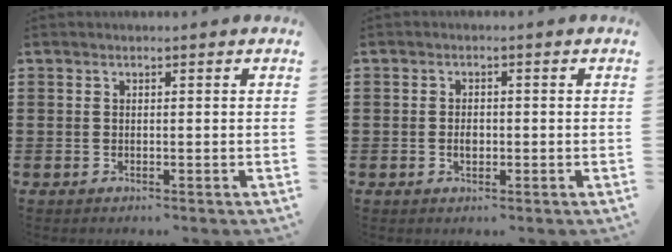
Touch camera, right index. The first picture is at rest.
{"total": 1.7, "force": [-0.3, 1.1, 1.3], "torque": [-0.026, 0.005, -0.005]}